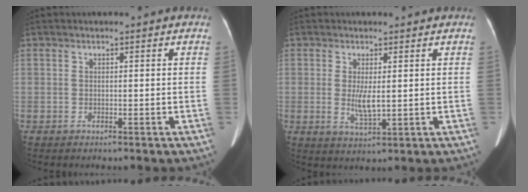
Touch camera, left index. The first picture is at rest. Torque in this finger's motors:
{"motor_torque": [0.76, 0.22, 0.34, 0.06]}